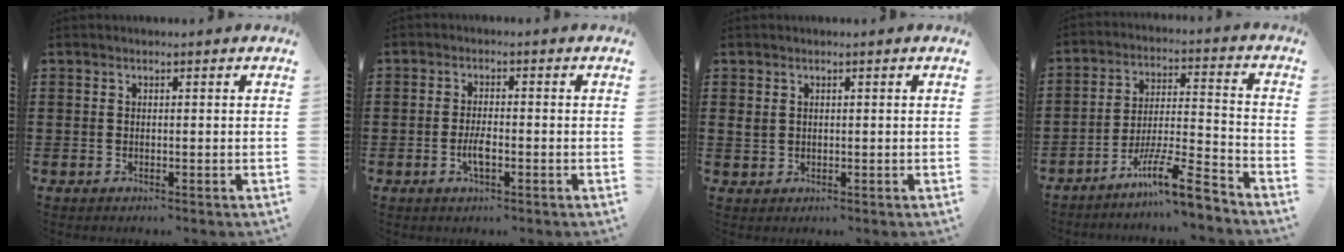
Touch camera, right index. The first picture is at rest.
{"total": 3.2, "force": [-1.1, 1.0, 2.8], "torque": [-0.067, -0.004, -0.024]}
{"total": 1.2, "force": [0.5, 0.9, 0.5], "torque": [-0.012, 0.005, 0.010]}
{"total": 10.7, "force": [-8.3, 1.1, 6.6], "torque": [-0.117, 0.015, -0.158]}